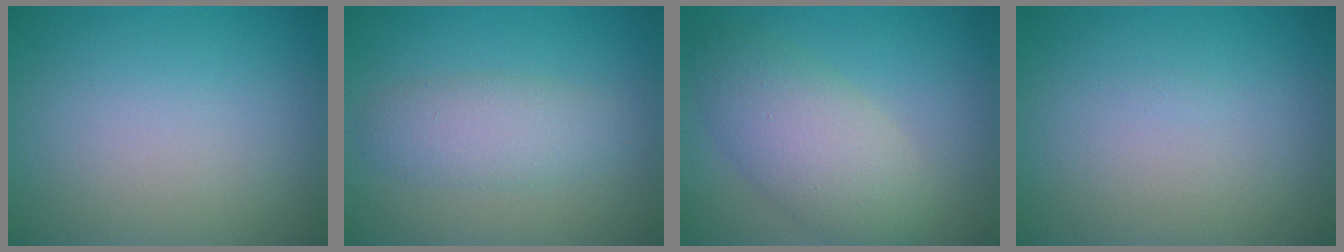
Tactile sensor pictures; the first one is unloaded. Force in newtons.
{"total": 3.3, "press": 3.3, "slide": 0.0}
{"total": 5.8, "press": 5.8, "slide": 0.1}
{"total": 0.0}